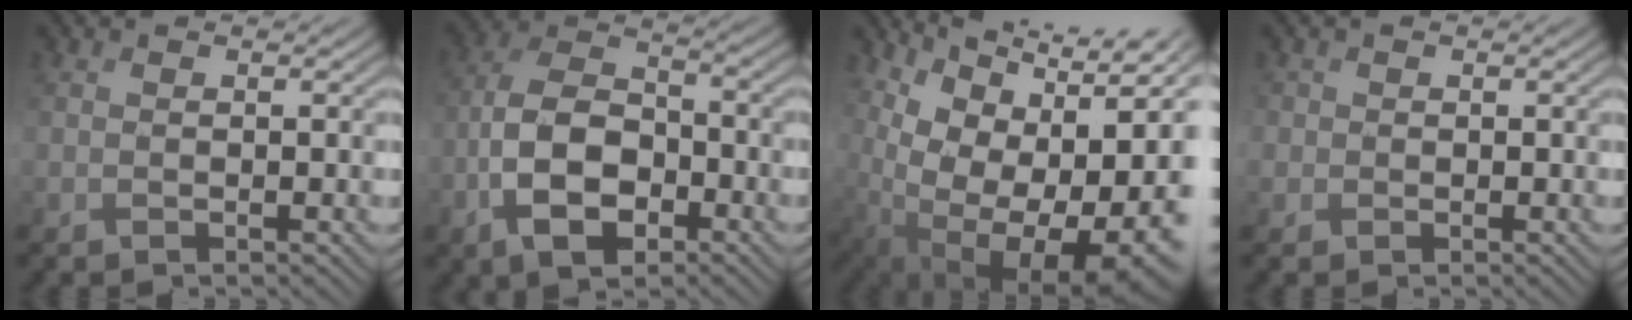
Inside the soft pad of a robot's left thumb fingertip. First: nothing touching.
{"total": 9.5, "force": [-4.4, 5.4, 6.4], "torque": [-0.137, 0.001, -0.086]}
{"total": 15.1, "force": [3.9, 9.3, 11.2], "torque": [-0.203, -0.006, 0.116]}
{"total": 1.1, "force": [-0.2, 0.6, -0.9], "torque": [0.018, -0.002, 0.005]}